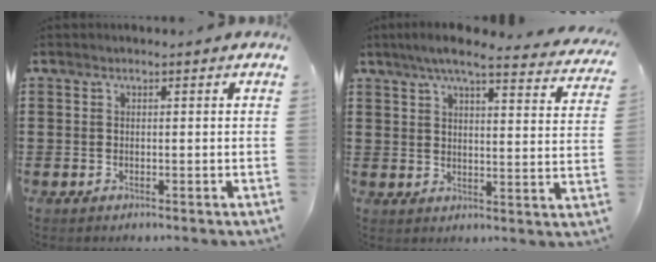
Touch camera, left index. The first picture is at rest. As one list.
[{"total": 6.5, "force": [5.4, 0.2, 3.6], "torque": [-0.086, -0.020, 0.093]}]